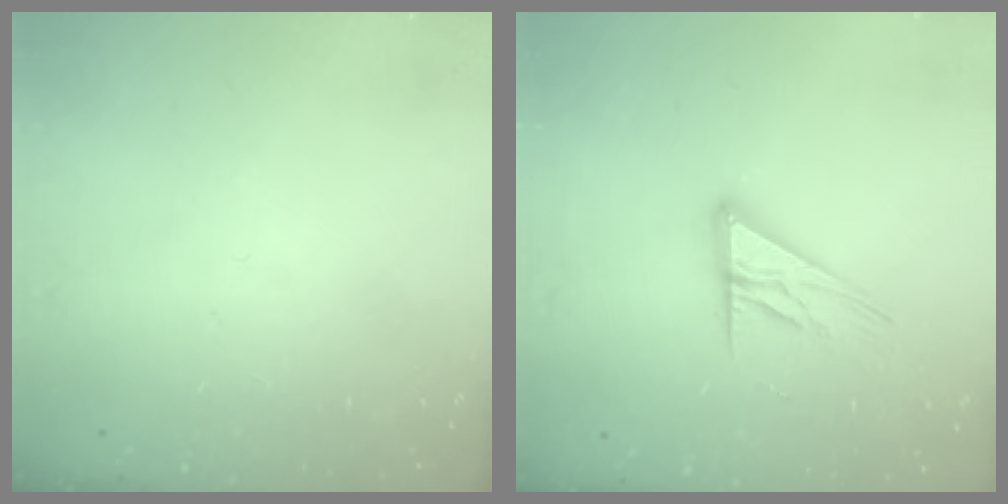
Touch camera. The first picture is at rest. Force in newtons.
{"total": 12.6, "press": 12.5, "slide": 1.1}